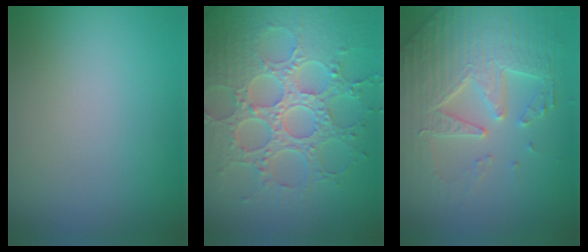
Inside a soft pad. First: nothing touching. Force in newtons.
{"total": 8.7, "press": 6.3, "slide": 6.0}
{"total": 6.8, "press": 5.5, "slide": 4.0}